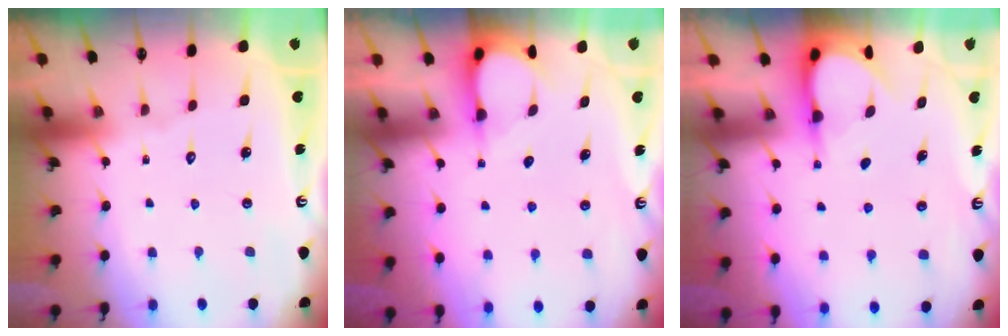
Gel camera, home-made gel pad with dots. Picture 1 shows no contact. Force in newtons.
{"total": 4.2, "press": 4.2, "slide": 0.4}
{"total": 3.8, "press": 3.8, "slide": 0.4}